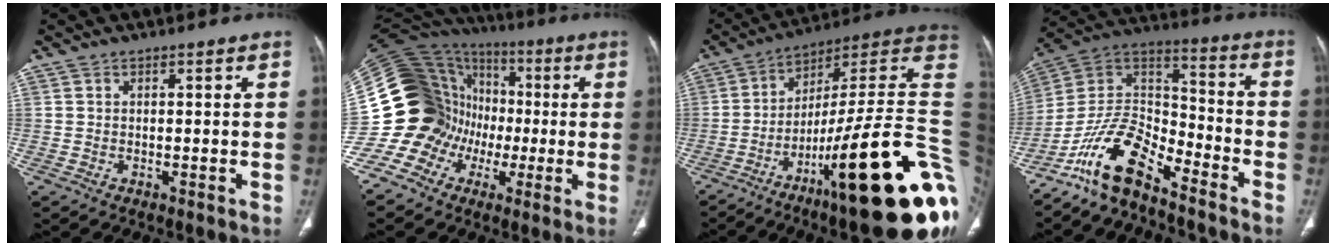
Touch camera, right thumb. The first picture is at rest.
{"total": 21.9, "force": [-4.4, 19.3, 9.3], "torque": [-0.162, 0.089, -0.078]}
{"total": 33.0, "force": [-9.7, 6.6, 30.9], "torque": [-0.338, 0.072, -0.149]}
{"total": 14.5, "force": [-10.9, 5.2, 8.0], "torque": [-0.137, 0.093, -0.210]}